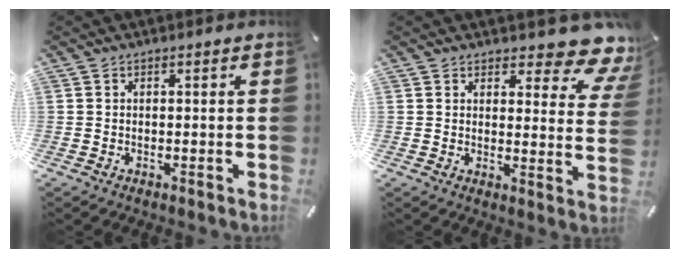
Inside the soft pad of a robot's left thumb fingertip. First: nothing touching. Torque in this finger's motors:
{"motor_torque": [0.61, -0.22, 0.09, -0.18, 0.02]}